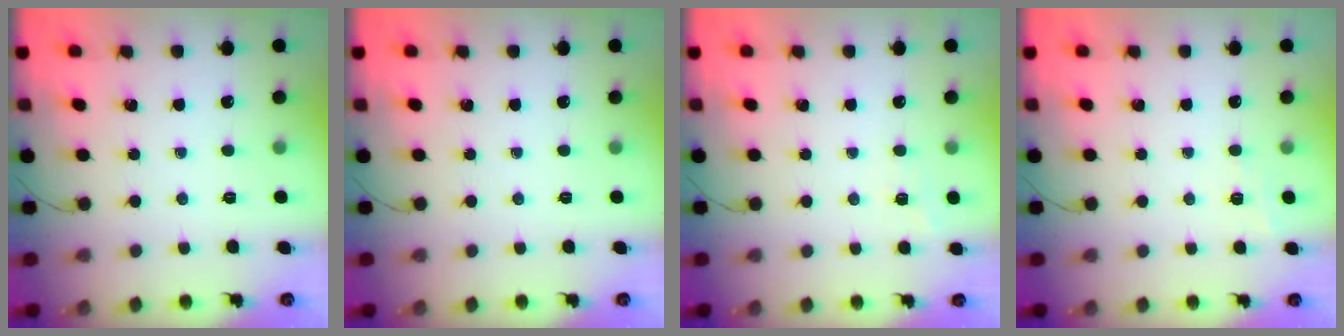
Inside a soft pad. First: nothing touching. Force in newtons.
{"total": 0.0}
{"total": 2.8, "press": 2.4, "slide": 1.6}
{"total": 6.1, "press": 5.9, "slide": 1.6}